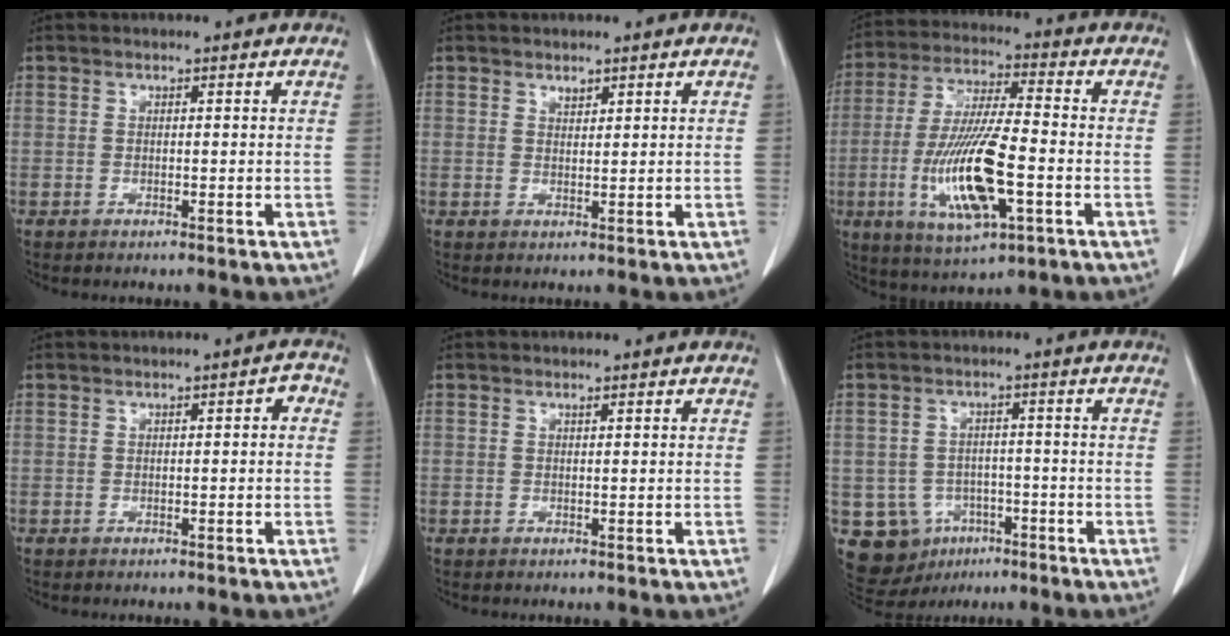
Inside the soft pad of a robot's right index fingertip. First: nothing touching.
{"total": 1.1, "force": [0.9, 0.4, 0.5], "torque": [-0.009, -0.003, 0.017]}
{"total": 15.0, "force": [-4.0, 3.0, 14.1], "torque": [-0.284, -0.014, -0.067]}
{"total": 1.4, "force": [0.0, 0.5, 1.3], "torque": [-0.013, 0.005, -0.002]}
{"total": 0.0}
{"total": 9.5, "force": [-3.6, 8.5, 2.3], "torque": [-0.055, 0.016, -0.038]}